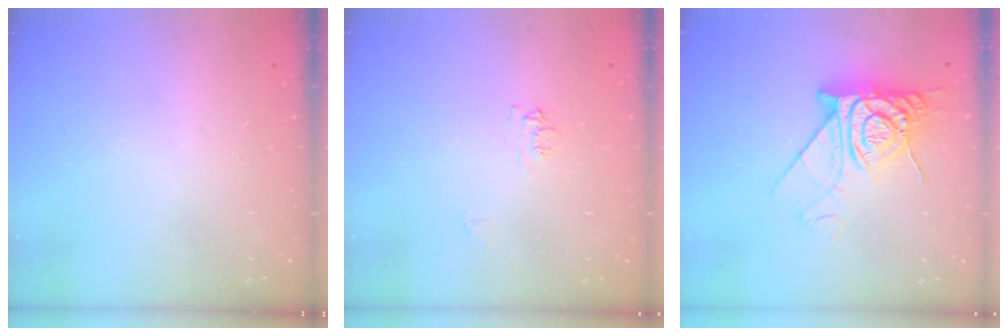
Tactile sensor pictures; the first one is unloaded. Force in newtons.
{"total": 5.5, "press": 5.5, "slide": 0.7}
{"total": 14.4, "press": 14.4, "slide": 1.3}